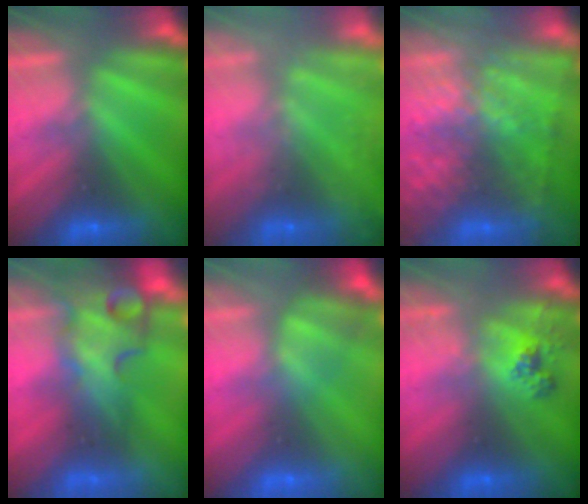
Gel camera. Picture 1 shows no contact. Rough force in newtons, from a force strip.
{"total": 7.6}
{"total": 9.6}
{"total": 7.5}
{"total": 3.5}
{"total": 2.6}